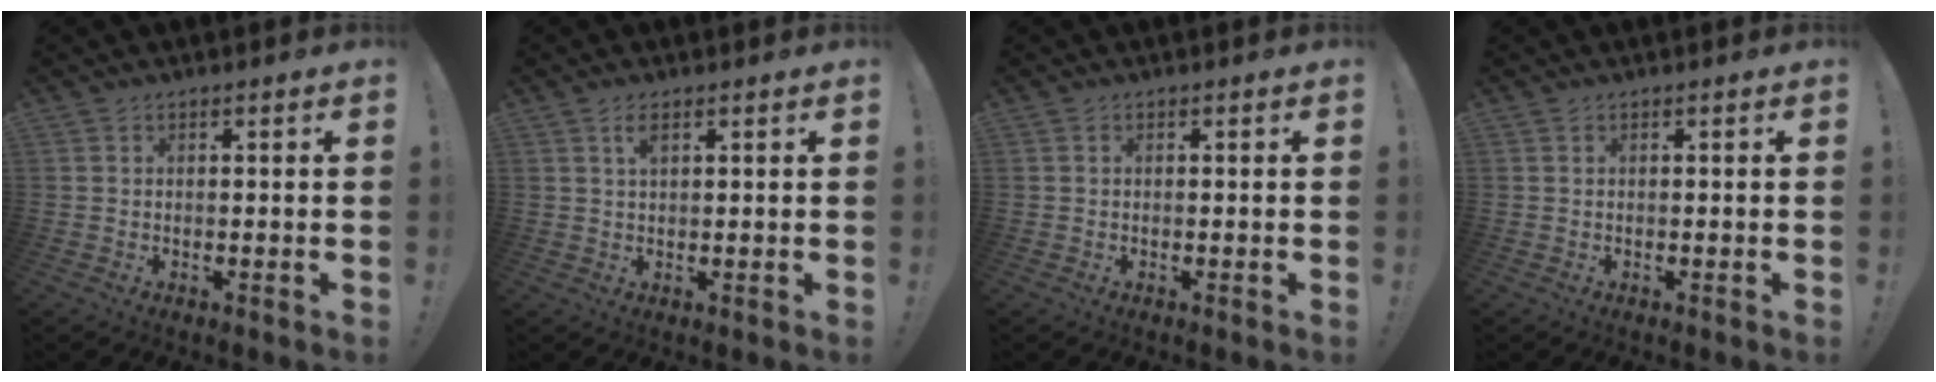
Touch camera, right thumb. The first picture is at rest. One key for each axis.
{"total": 2.9, "fx": 1.6, "fy": 0.8, "fz": 2.2, "tx": -0.032, "ty": -0.005, "tz": 0.026}
{"total": 0.0}
{"total": 0.0}